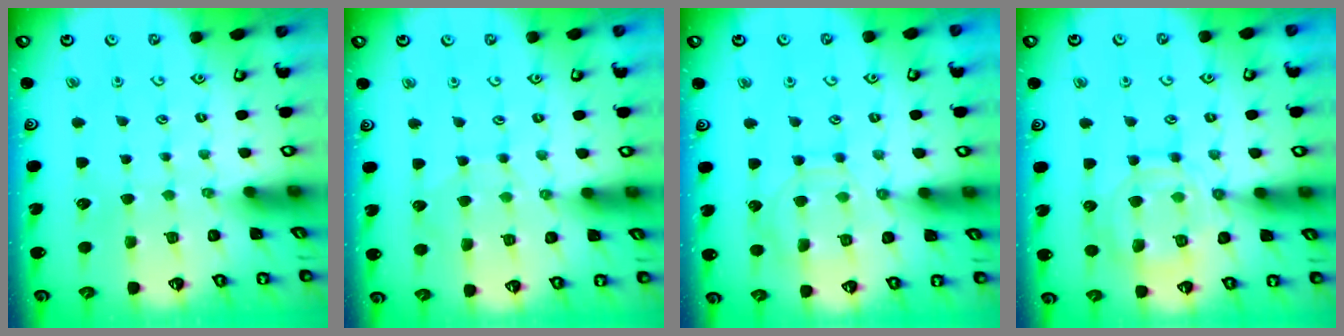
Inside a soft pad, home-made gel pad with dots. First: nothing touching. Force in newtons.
{"total": 5.2, "press": 5.2, "slide": 0.5}
{"total": 9.1, "press": 9.1, "slide": 1.0}
{"total": 14.5, "press": 14.5, "slide": 1.3}